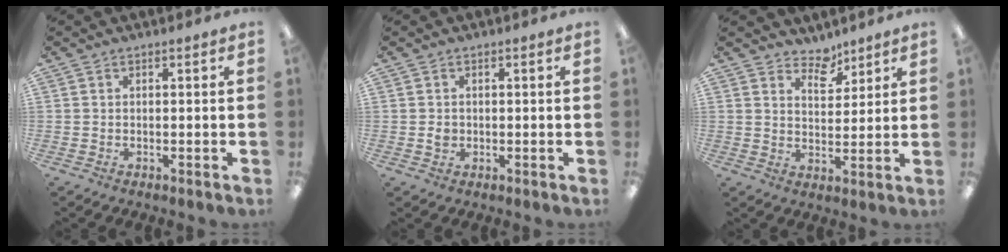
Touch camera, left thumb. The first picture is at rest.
{"total": 1.6, "force": [0.0, 1.4, 0.8], "torque": [-0.008, 0.000, -0.003]}
{"total": 5.7, "force": [5.0, 2.5, 1.1], "torque": [-0.005, -0.037, 0.088]}